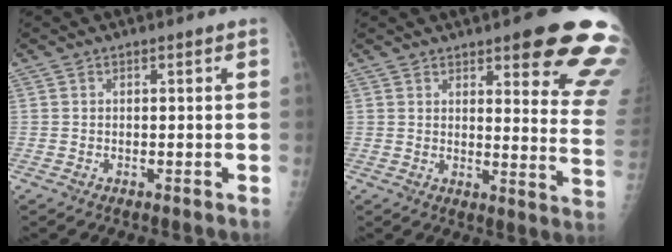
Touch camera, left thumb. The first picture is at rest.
{"total": 19.1, "force": [11.6, 4.5, 14.4], "torque": [-0.144, -0.056, 0.132]}